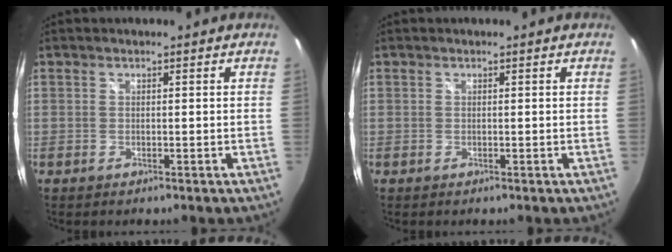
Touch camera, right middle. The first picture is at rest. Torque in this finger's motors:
{"motor_torque": [0.00, 0.00, 0.04, 0.01]}